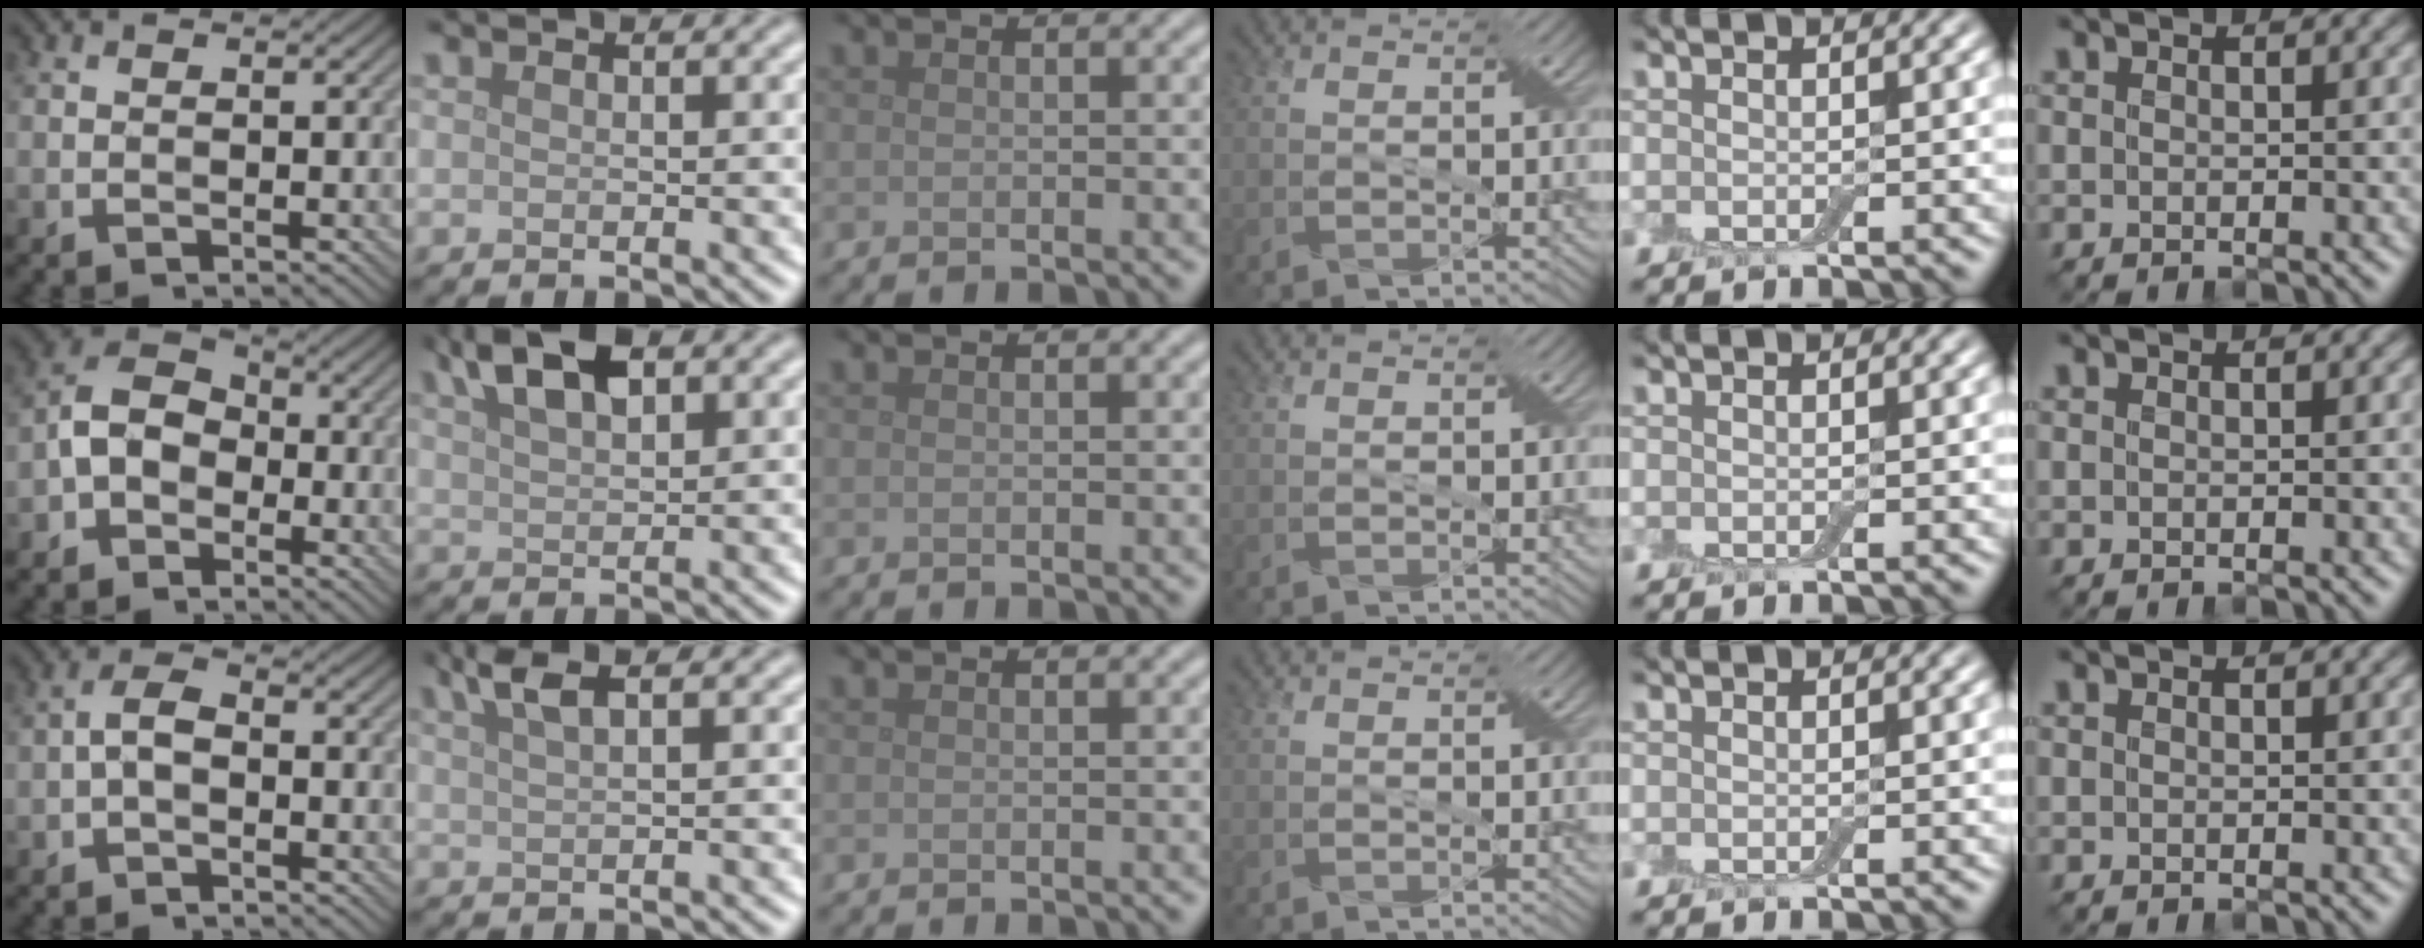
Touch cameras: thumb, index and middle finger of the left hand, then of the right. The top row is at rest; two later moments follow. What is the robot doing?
{"motion": "shake", "object": "box of matches"}